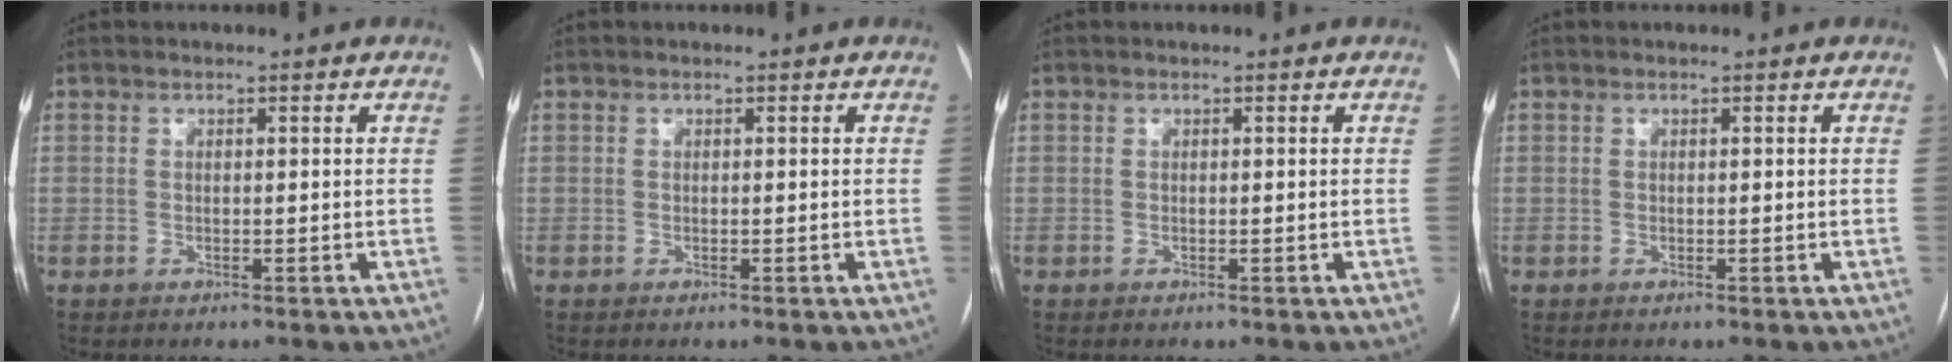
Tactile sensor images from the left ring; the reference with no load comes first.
{"total": 0.0}
{"total": 0.0}
{"total": 0.0}